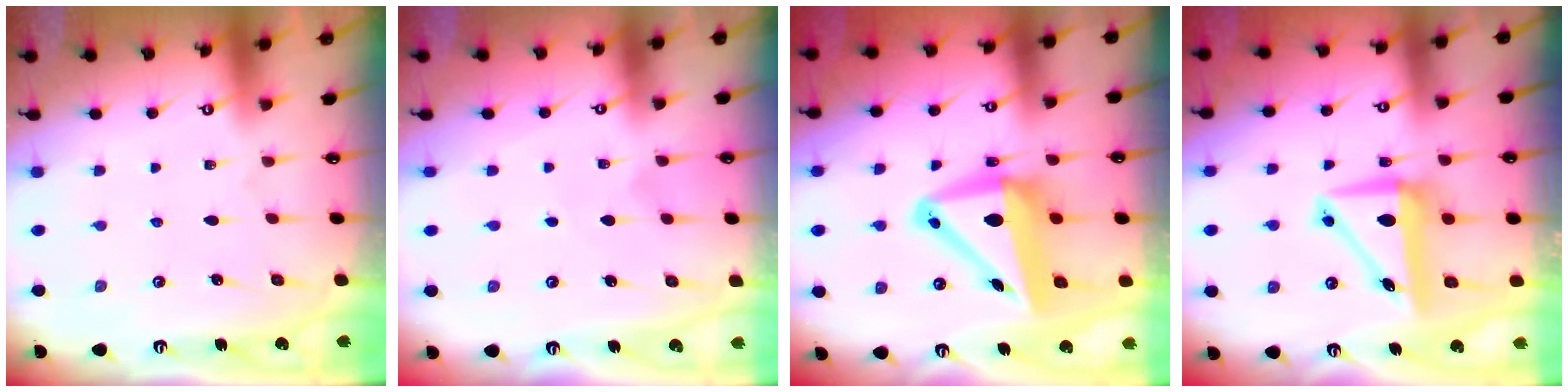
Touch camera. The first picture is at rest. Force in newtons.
{"total": 3.0, "press": 3.0, "slide": 0.2}
{"total": 12.0, "press": 11.7, "slide": 2.5}
{"total": 8.4, "press": 8.3, "slide": 1.4}